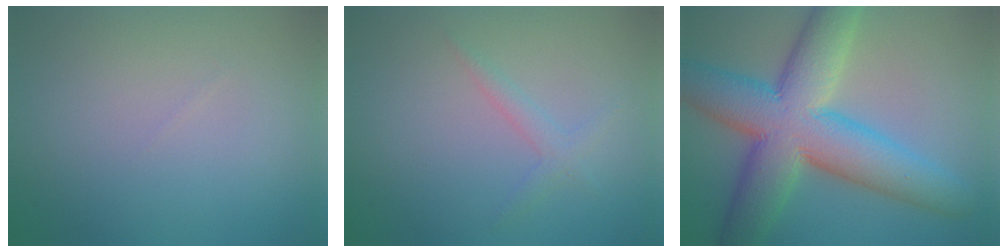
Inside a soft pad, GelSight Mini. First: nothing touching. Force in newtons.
{"total": 1.4, "press": 1.4, "slide": 0.0}
{"total": 12.1, "press": 12.1, "slide": 0.8}